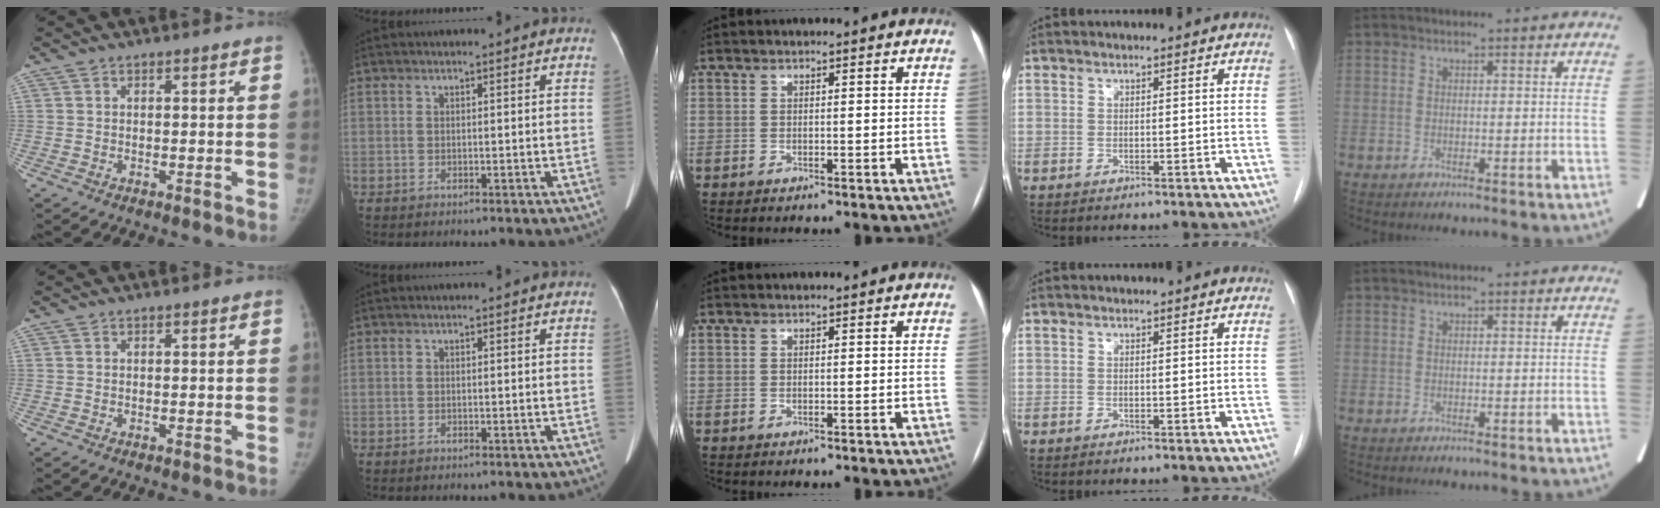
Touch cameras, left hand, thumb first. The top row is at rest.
{}